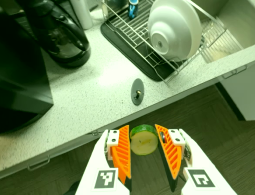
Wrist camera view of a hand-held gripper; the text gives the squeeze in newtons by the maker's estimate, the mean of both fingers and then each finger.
{"total": 9.3, "left": 9.5, "right": 9.1}